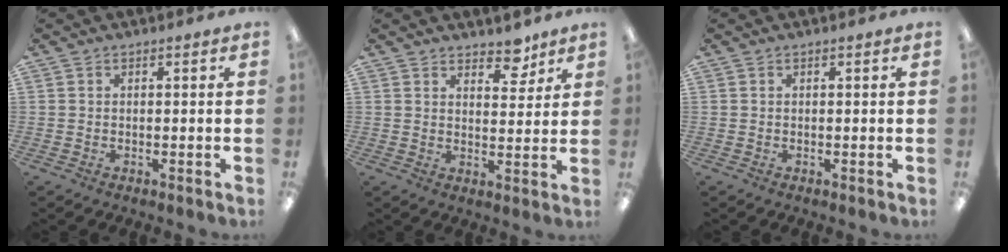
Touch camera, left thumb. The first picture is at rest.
{"total": 5.8, "force": [4.9, 2.4, 2.0], "torque": [-0.002, -0.038, 0.083]}
{"total": 0.0}